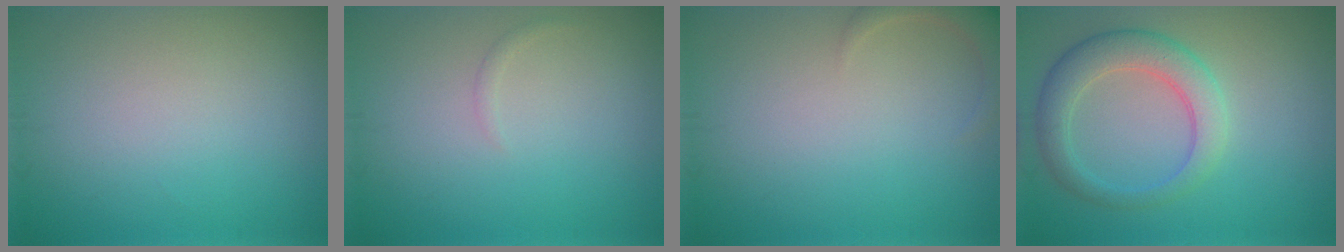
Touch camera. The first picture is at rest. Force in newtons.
{"total": 0.5, "press": 0.5, "slide": 0.0}
{"total": 2.6, "press": 2.6, "slide": 0.3}
{"total": 4.4, "press": 4.4, "slide": 0.2}